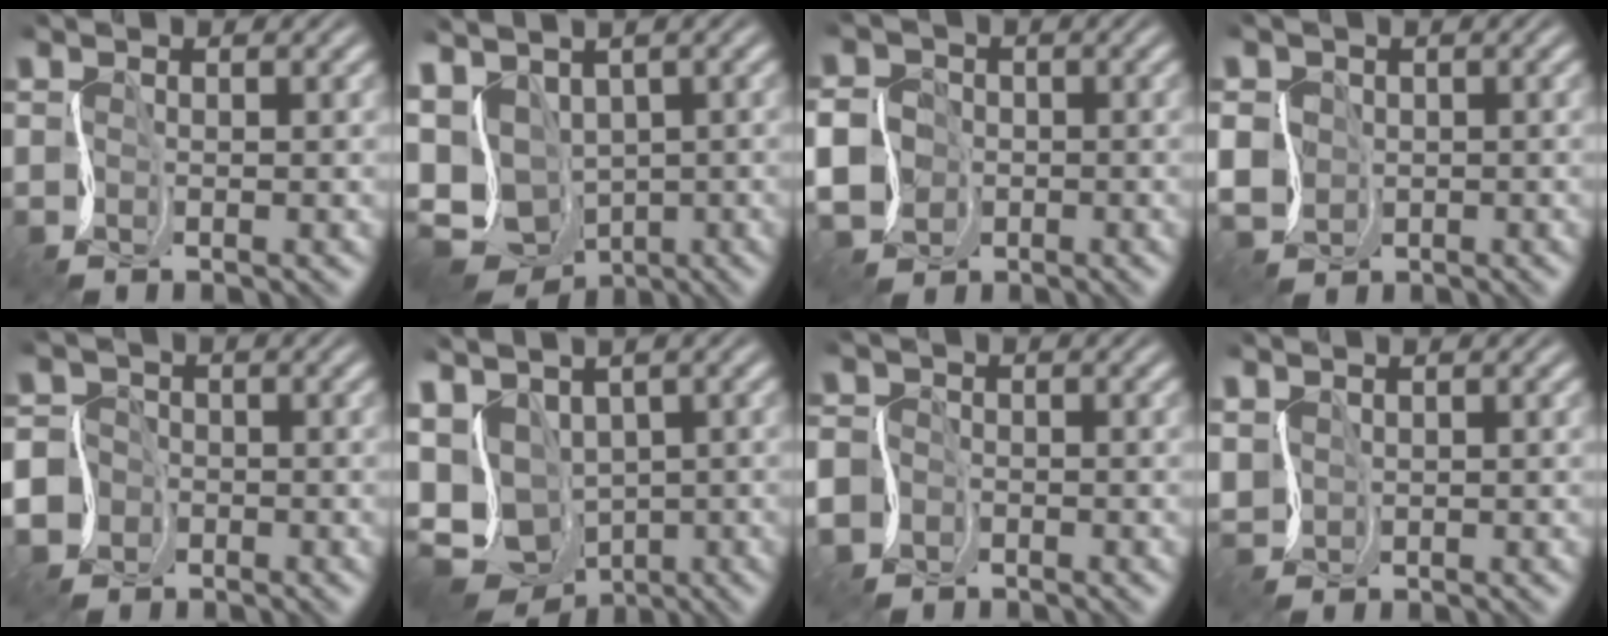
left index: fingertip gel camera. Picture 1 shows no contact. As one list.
[{"total": 10.8, "force": [0.2, 7.5, 7.8], "torque": [-0.163, -0.003, 0.032]}, {"total": 7.1, "force": [-2.0, 6.2, 2.7], "torque": [-0.064, -0.009, -0.072]}, {"total": 3.8, "force": [-0.3, 3.4, 1.6], "torque": [-0.043, 0.003, -0.014]}, {"total": 10.7, "force": [-4.9, 9.2, 2.5], "torque": [-0.069, -0.020, -0.126]}, {"total": 11.9, "force": [0.1, 8.6, 8.2], "torque": [-0.177, -0.004, 0.022]}, {"total": 9.4, "force": [-4.4, 7.9, 2.5], "torque": [-0.066, -0.025, -0.116]}, {"total": 1.5, "force": [0.7, 1.1, 0.6], "torque": [-0.030, 0.003, 0.017]}]